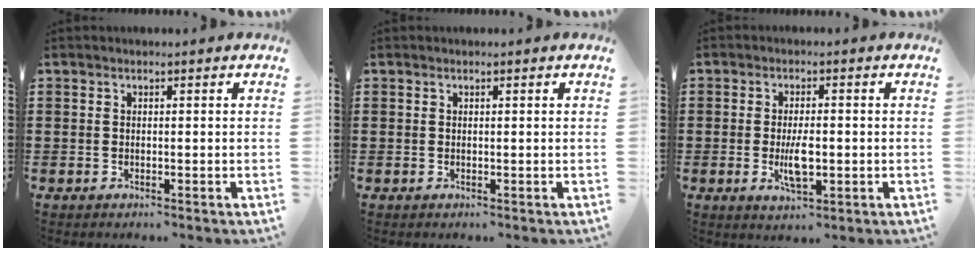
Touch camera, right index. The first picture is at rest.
{"total": 0.0}
{"total": 4.9, "force": [-0.7, 1.7, 4.6], "torque": [-0.094, -0.003, -0.016]}